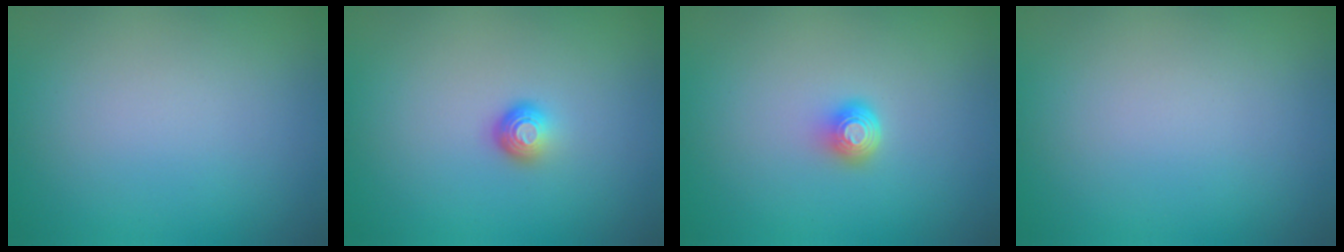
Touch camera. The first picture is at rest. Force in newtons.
{"total": 1.5, "press": 1.0, "slide": 1.1}
{"total": 1.6, "press": 1.2, "slide": 1.1}
{"total": 0.0}